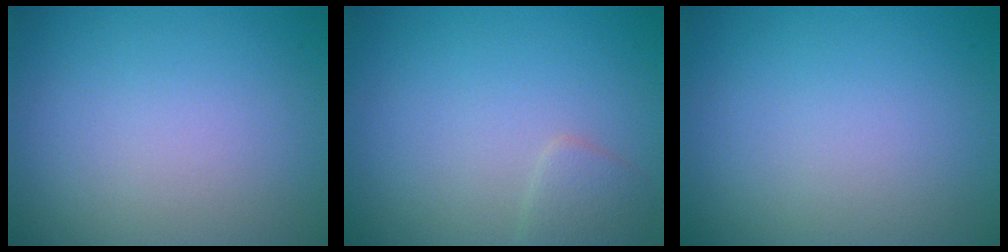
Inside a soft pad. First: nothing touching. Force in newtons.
{"total": 1.5, "press": 1.5, "slide": 0.0}
{"total": 0.0}